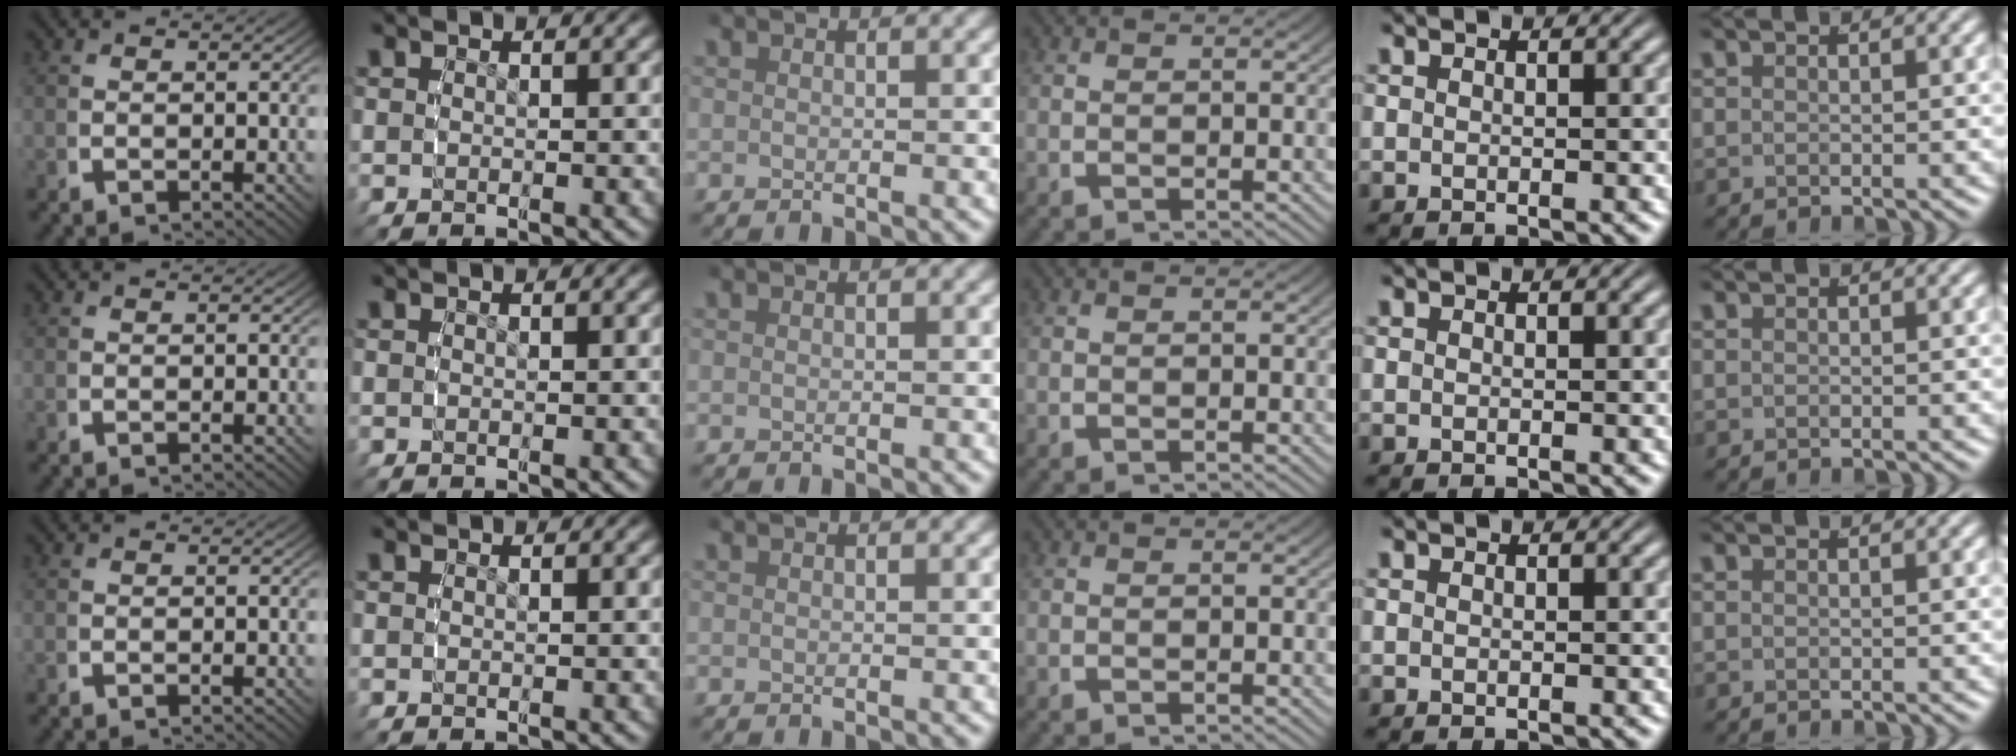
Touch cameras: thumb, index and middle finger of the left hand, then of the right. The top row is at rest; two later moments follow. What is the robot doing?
{"motion": "reach", "object": "paper towel"}